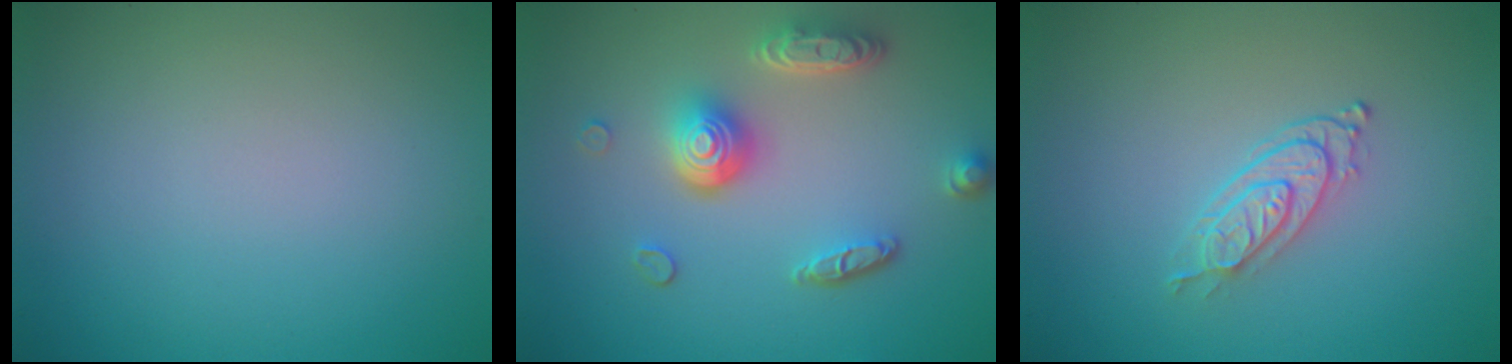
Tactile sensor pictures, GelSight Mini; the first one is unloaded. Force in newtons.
{"total": 5.0, "press": 3.7, "slide": 3.3}
{"total": 2.8, "press": 2.2, "slide": 1.7}